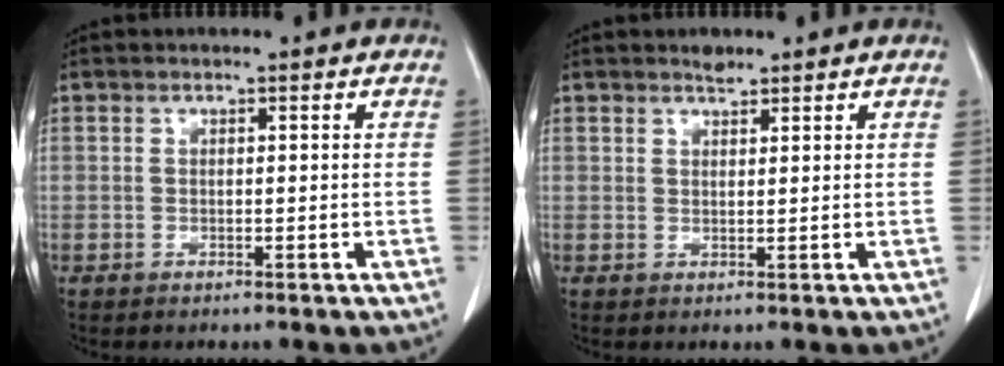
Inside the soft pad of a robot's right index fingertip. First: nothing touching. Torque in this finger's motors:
{"motor_torque": [0.02, 0.02, 0.00, 0.02]}